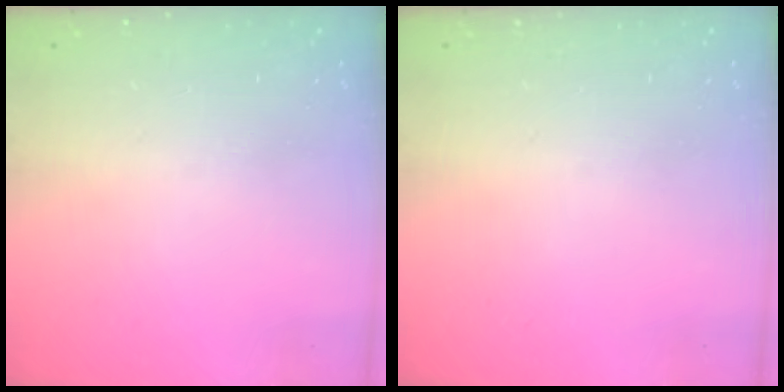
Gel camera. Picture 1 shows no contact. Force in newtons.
{"total": 0.0}